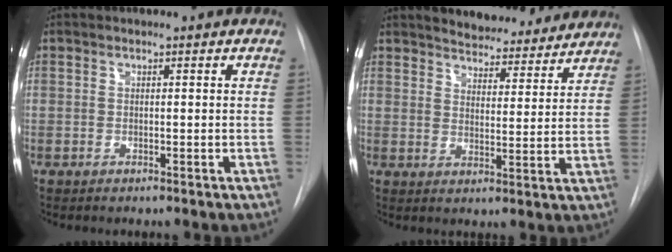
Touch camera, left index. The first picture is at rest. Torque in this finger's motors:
{"motor_torque": [0.17, -0.66, 0.63, 0.13]}